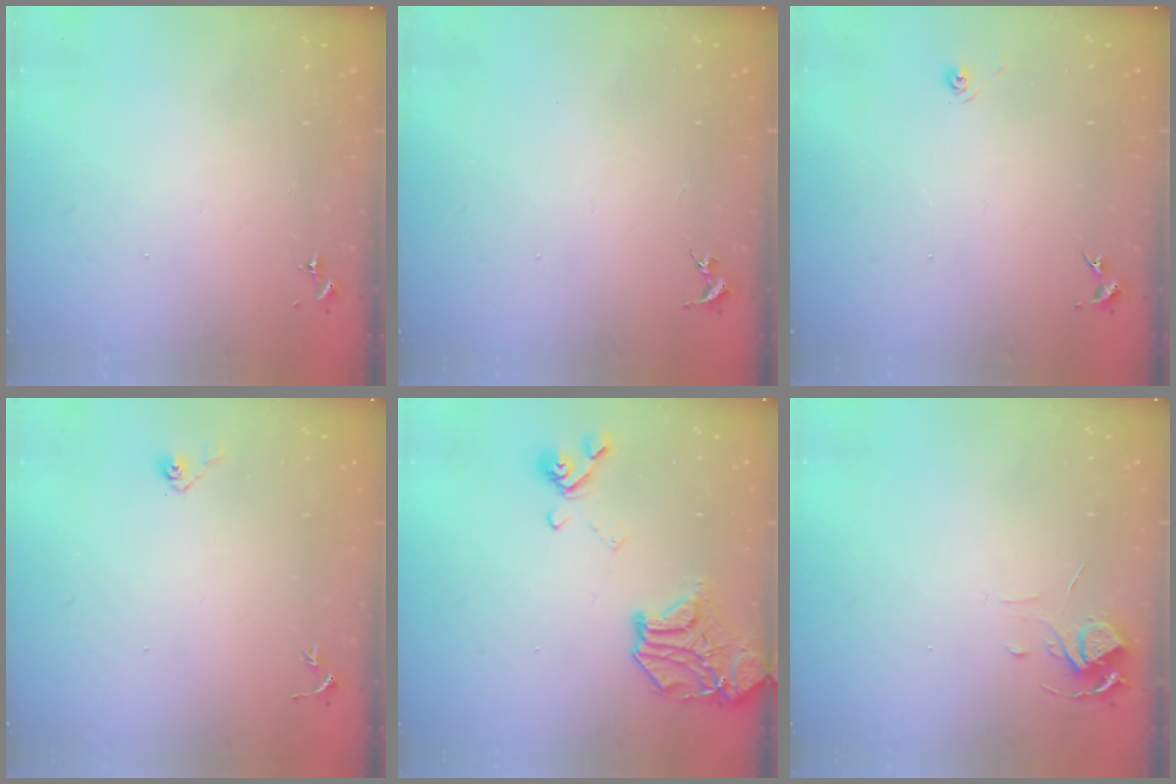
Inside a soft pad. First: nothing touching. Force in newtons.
{"total": 0.0}
{"total": 3.2, "press": 2.7, "slide": 1.7}
{"total": 3.6, "press": 3.3, "slide": 1.5}
{"total": 15.3, "press": 15.2, "slide": 1.8}
{"total": 5.7, "press": 5.7, "slide": 0.4}